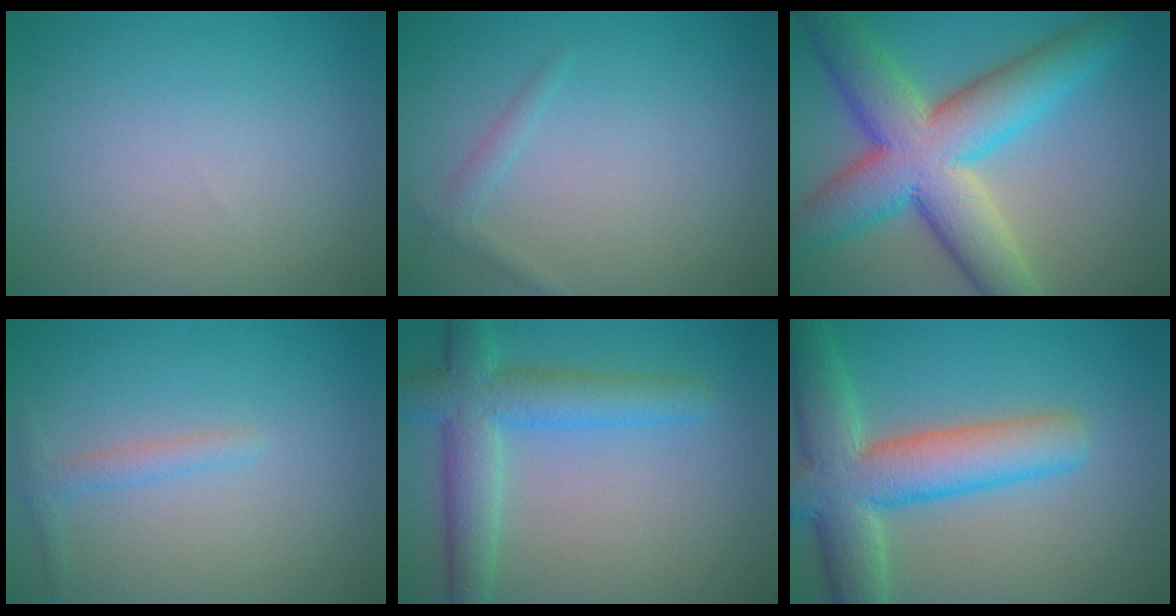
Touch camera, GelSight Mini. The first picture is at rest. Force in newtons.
{"total": 1.1, "press": 1.1, "slide": 0.0}
{"total": 11.6, "press": 11.6, "slide": 0.5}
{"total": 1.4, "press": 1.4, "slide": 0.1}
{"total": 5.8, "press": 5.8, "slide": 0.3}
{"total": 9.1, "press": 9.1, "slide": 0.4}